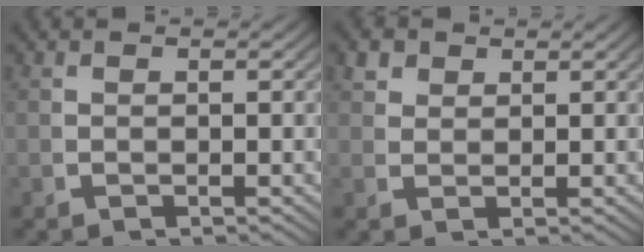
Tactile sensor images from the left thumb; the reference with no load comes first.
{"total": 2.4, "force": [1.8, 1.4, 0.9], "torque": [-0.016, -0.003, 0.037]}